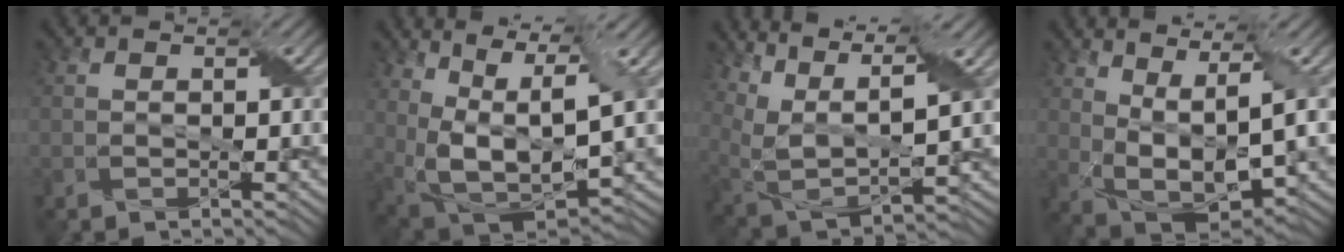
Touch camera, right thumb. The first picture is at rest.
{"total": 12.8, "force": [3.9, 5.8, 10.7], "torque": [-0.223, 0.003, 0.082]}
{"total": 11.1, "force": [6.9, 4.1, 7.6], "torque": [-0.211, 0.005, 0.130]}
{"total": 8.2, "force": [2.7, 3.3, 7.0], "torque": [-0.153, -0.009, 0.060]}